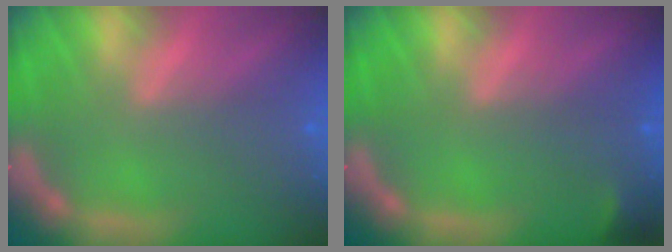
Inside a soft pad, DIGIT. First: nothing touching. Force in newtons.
{"total": 0.9}